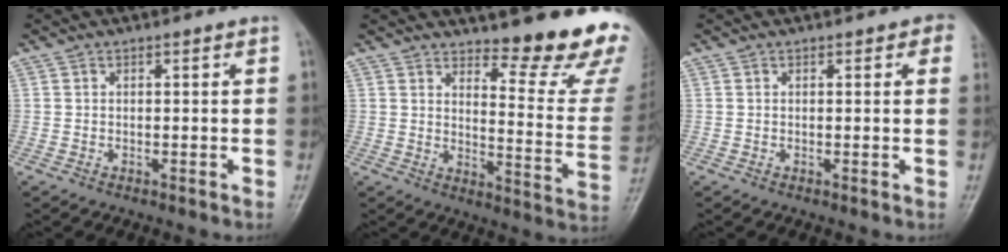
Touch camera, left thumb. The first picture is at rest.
{"total": 16.2, "force": [13.3, 2.8, 8.7], "torque": [-0.079, -0.148, 0.167]}
{"total": 2.4, "force": [1.1, 1.1, 1.8], "torque": [-0.003, 0.001, 0.005]}